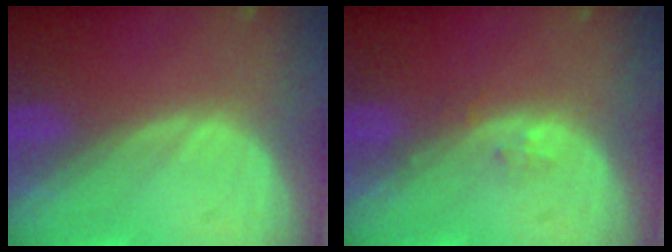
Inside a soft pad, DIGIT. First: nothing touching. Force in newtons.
{"total": 1.2, "press": 1.2, "slide": 0.1}